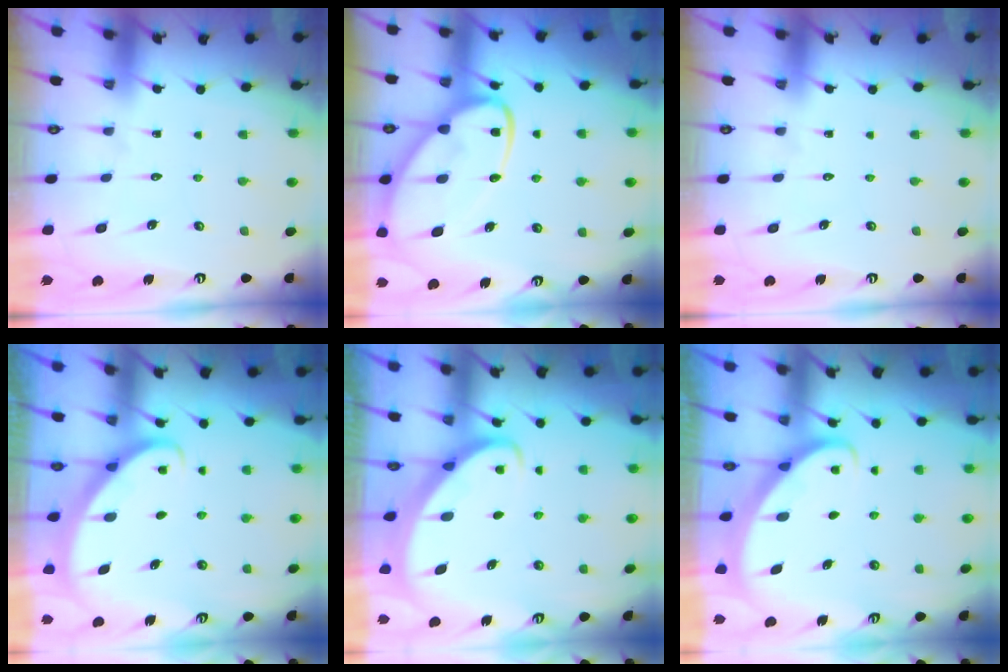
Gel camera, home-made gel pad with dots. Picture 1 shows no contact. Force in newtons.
{"total": 14.6, "press": 14.6, "slide": 1.5}
{"total": 0.0}
{"total": 2.6, "press": 2.6, "slide": 0.2}
{"total": 2.6, "press": 2.6, "slide": 0.3}
{"total": 2.5, "press": 2.5, "slide": 0.3}